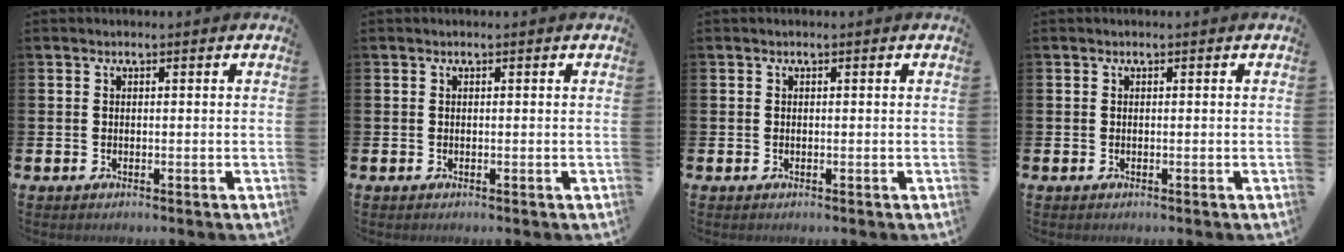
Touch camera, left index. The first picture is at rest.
{"total": 0.0}
{"total": 0.0}
{"total": 0.0}